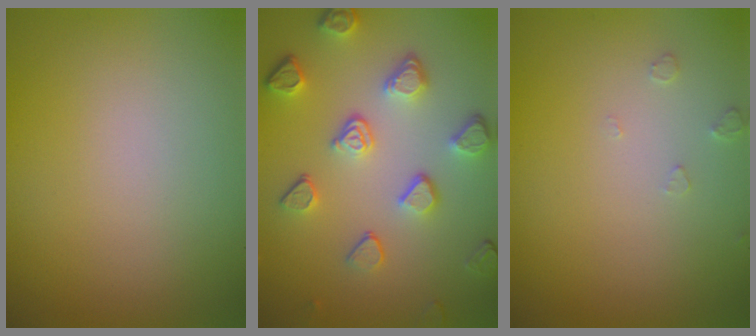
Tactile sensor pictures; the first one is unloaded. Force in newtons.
{"total": 4.9, "press": 3.7, "slide": 3.3}
{"total": 0.9, "press": 0.9, "slide": 0.2}